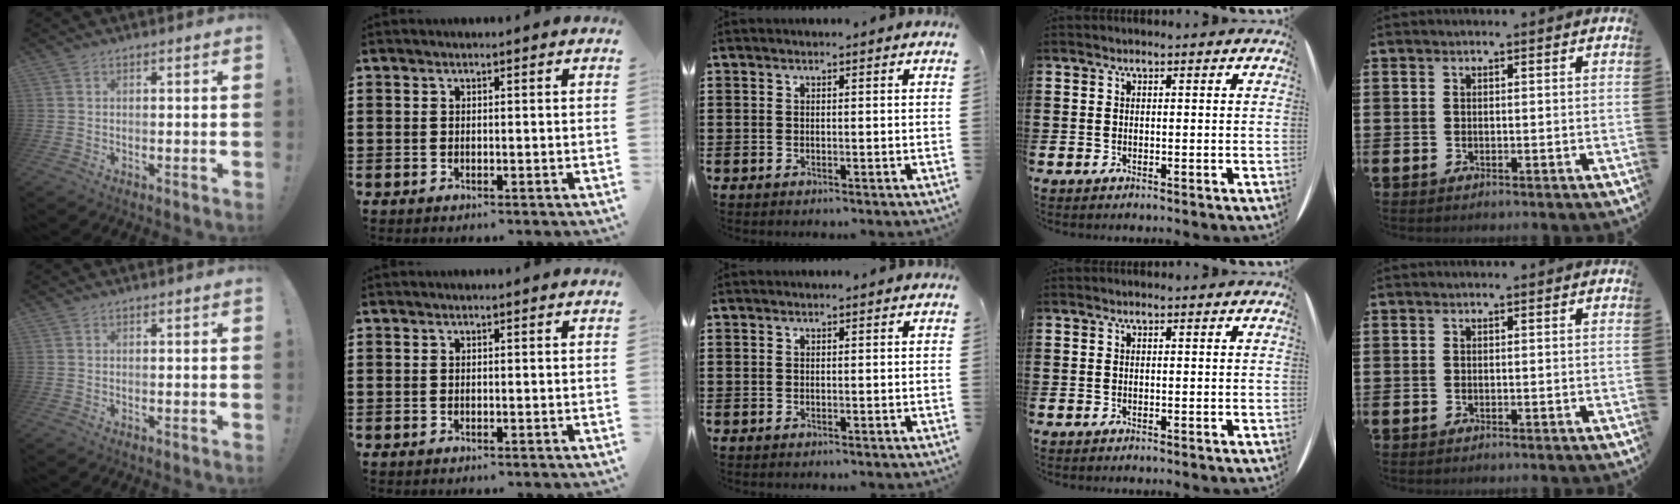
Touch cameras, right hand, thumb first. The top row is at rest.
{}